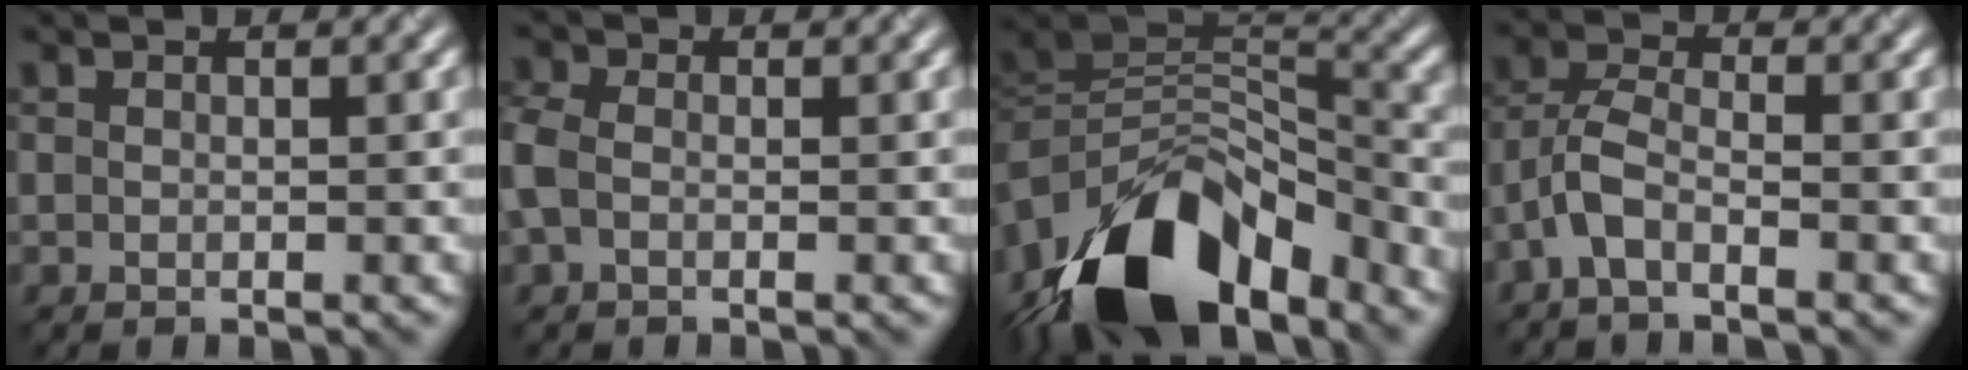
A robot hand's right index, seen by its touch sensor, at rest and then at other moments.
{"total": 2.1, "force": [-0.4, 1.6, 1.3], "torque": [-0.043, 0.004, -0.019]}
{"total": 13.4, "force": [-8.2, 6.4, 8.4], "torque": [-0.155, 0.005, -0.138]}
{"total": 2.8, "force": [-1.8, 0.9, 2.0], "torque": [-0.045, 0.009, -0.046]}